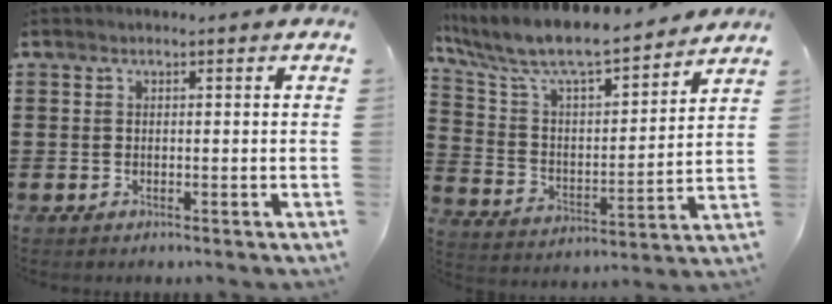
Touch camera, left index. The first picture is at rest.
{"total": 8.4, "force": [7.4, 1.4, 3.9], "torque": [-0.110, -0.056, 0.120]}